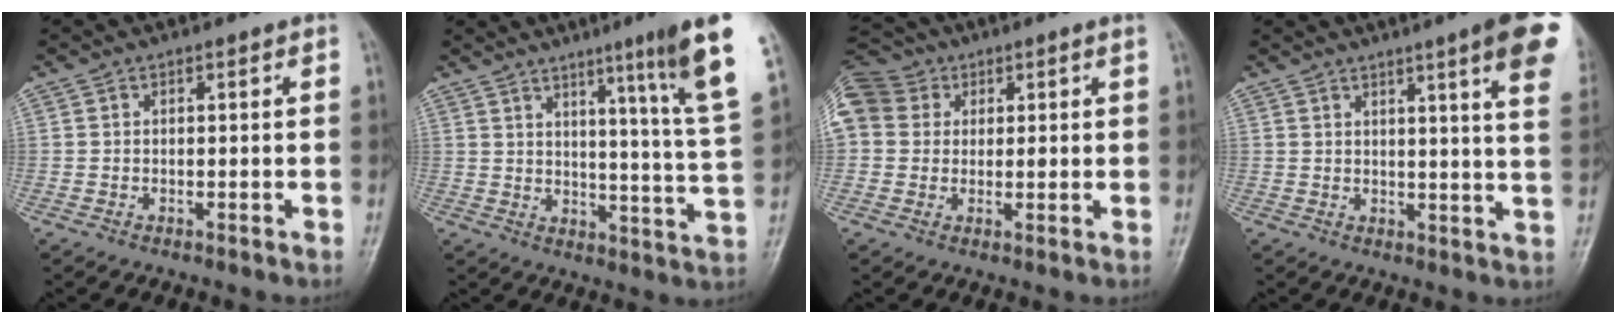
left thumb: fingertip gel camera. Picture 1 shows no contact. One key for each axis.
{"total": 15.4, "fx": 8.6, "fy": 0.1, "fz": 12.8, "tx": -0.167, "ty": -0.045, "tz": 0.117}
{"total": 13.7, "fx": 3.6, "fy": 11.7, "fz": 6.3, "tx": -0.141, "ty": 0.032, "tz": 0.061}
{"total": 14.3, "fx": 7.8, "fy": 1.2, "fz": 11.9, "tx": -0.132, "ty": -0.028, "tz": 0.081}